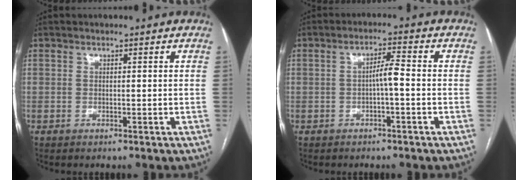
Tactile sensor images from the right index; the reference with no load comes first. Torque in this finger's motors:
{"motor_torque": [0.47, -0.19, 0.32, 0.07]}